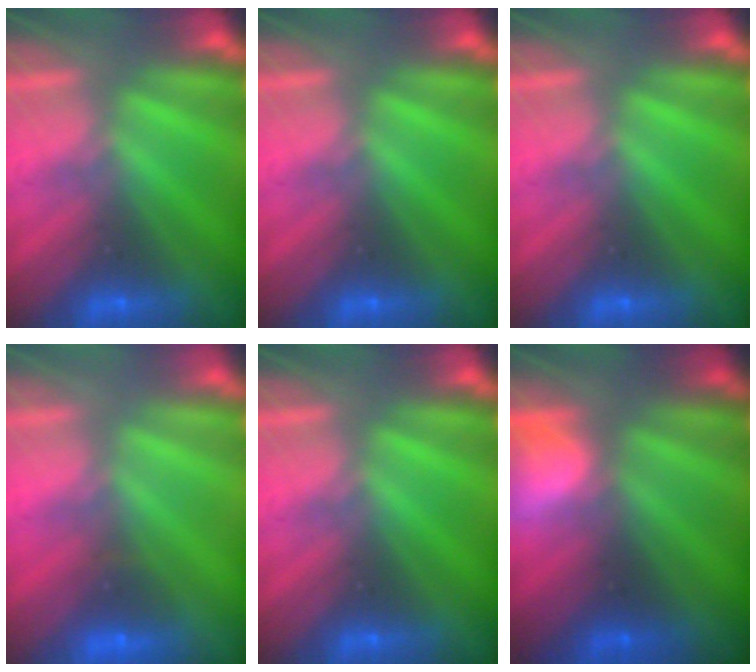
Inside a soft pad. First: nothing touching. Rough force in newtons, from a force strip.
{"total": 0.0}
{"total": 0.0}
{"total": 2.0}
{"total": 0.0}
{"total": 2.6}